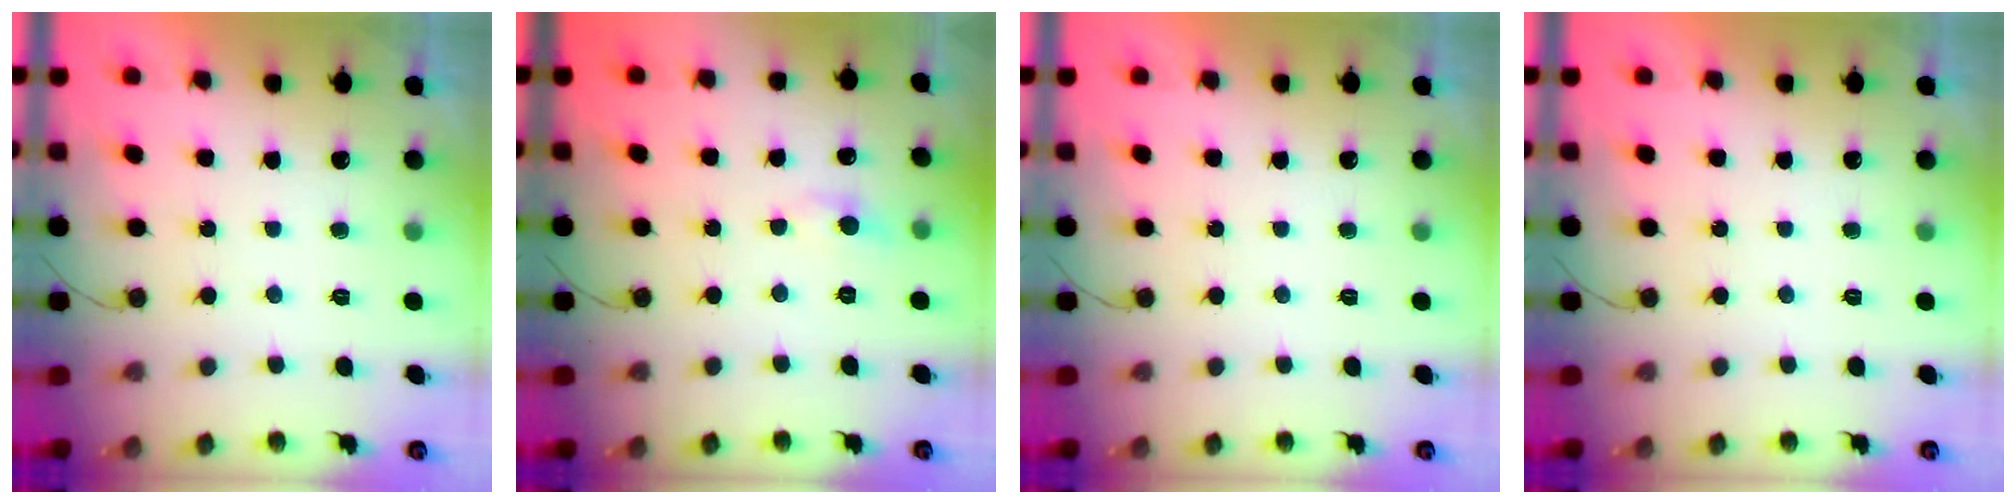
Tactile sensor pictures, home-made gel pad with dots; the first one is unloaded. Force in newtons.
{"total": 3.9, "press": 3.8, "slide": 0.5}
{"total": 0.0}
{"total": 0.0}